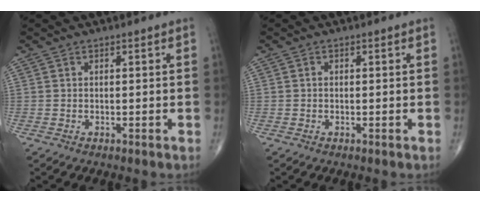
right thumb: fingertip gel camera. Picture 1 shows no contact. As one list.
[{"total": 0.5, "force": [0.0, 0.4, 0.3], "torque": [-0.002, 0.001, -0.002]}]